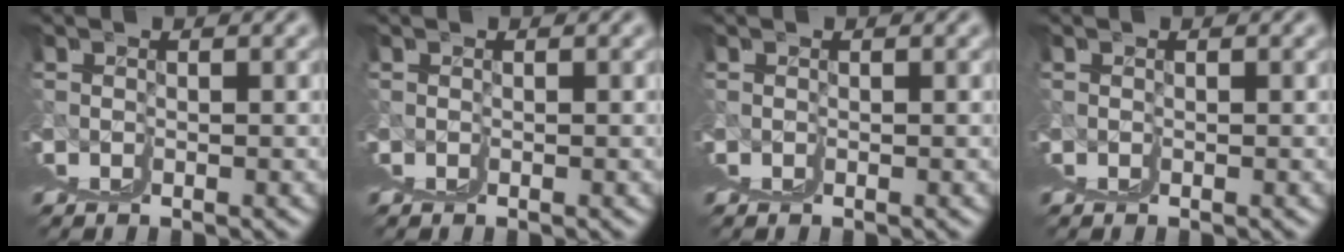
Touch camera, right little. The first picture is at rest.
{"total": 0.0}
{"total": 0.0}
{"total": 0.0}